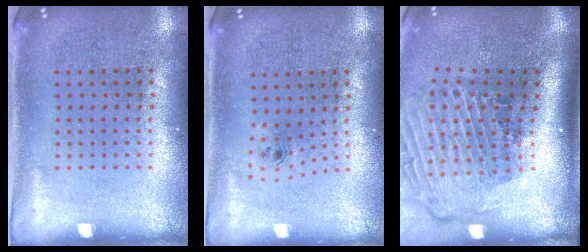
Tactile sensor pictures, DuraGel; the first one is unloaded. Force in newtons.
{"total": 0.7, "press": 0.3, "slide": 0.6}
{"total": 3.0, "press": 2.0, "slide": 2.2}